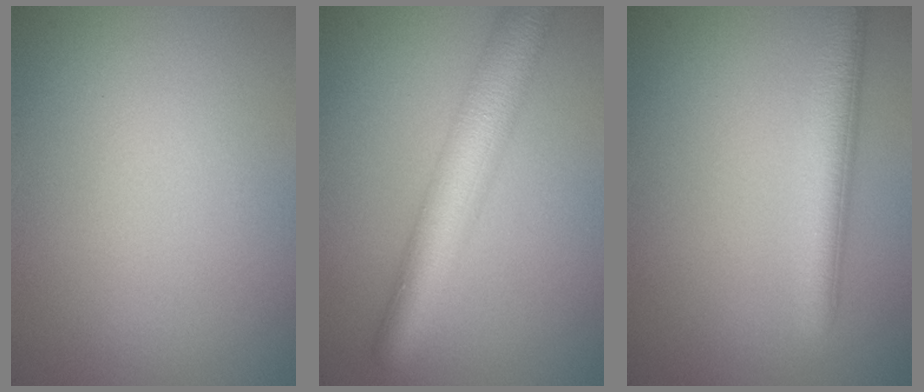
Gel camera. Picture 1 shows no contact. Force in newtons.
{"total": 6.6, "press": 6.6, "slide": 0.3}
{"total": 4.3, "press": 4.3, "slide": 0.2}